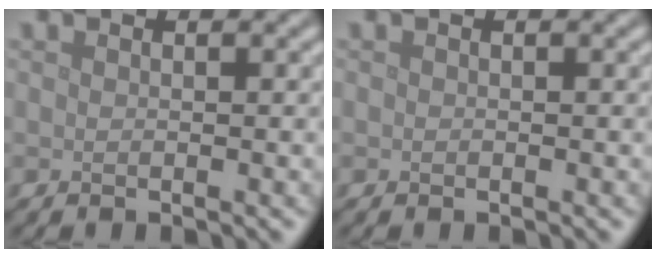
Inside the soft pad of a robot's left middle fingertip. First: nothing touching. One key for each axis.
{"total": 0.0}